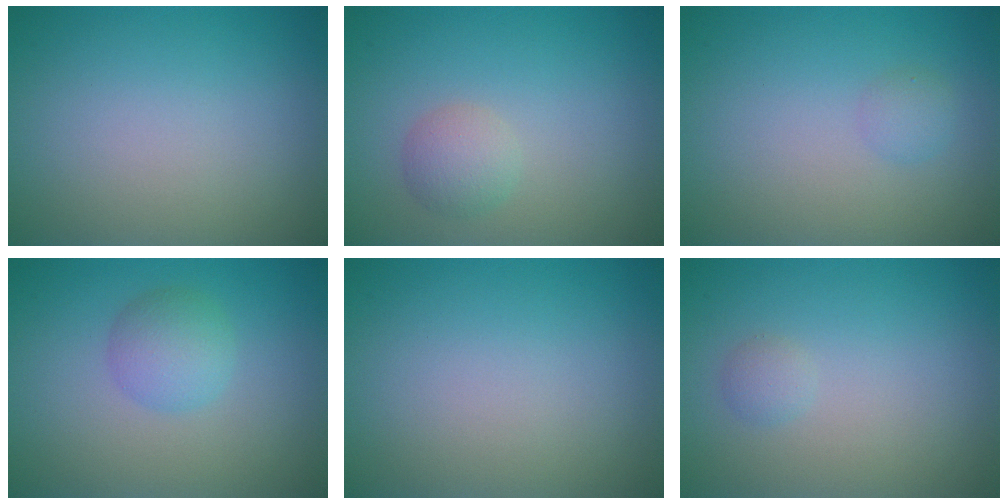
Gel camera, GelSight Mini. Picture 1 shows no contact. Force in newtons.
{"total": 2.0, "press": 2.0, "slide": 0.1}
{"total": 1.1, "press": 1.1, "slide": 0.1}
{"total": 2.7, "press": 2.7, "slide": 0.0}
{"total": 0.0}
{"total": 0.8, "press": 0.8, "slide": 0.1}